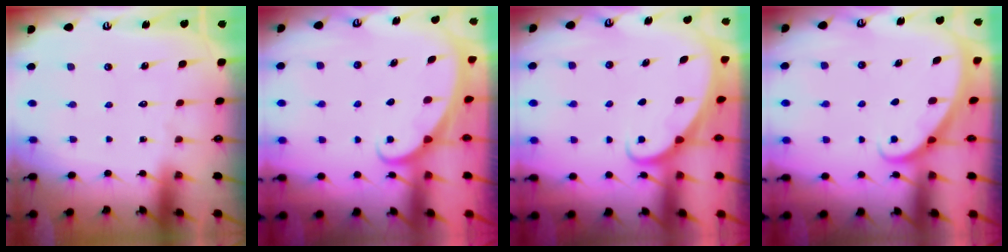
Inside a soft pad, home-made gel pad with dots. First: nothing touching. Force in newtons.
{"total": 1.8, "press": 1.8, "slide": 0.1}
{"total": 1.6, "press": 1.6, "slide": 0.1}
{"total": 2.0, "press": 2.0, "slide": 0.1}